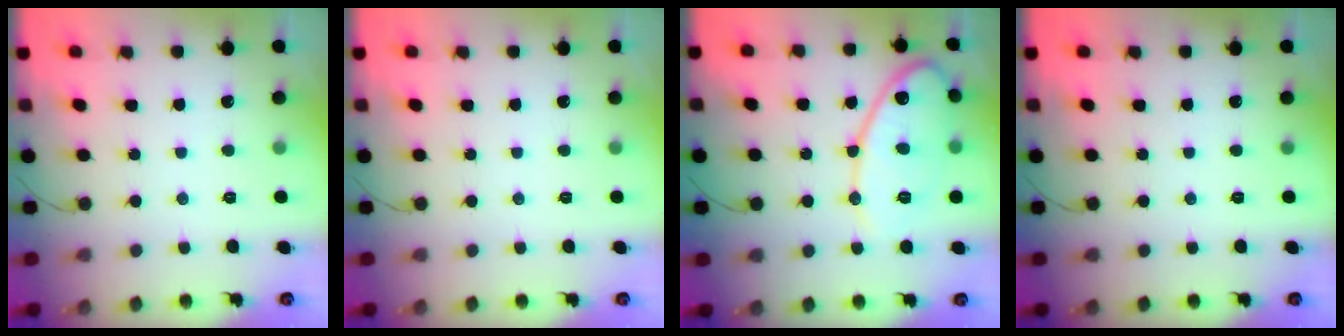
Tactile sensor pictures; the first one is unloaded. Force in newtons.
{"total": 0.0}
{"total": 14.1, "press": 14.0, "slide": 1.3}
{"total": 0.0}